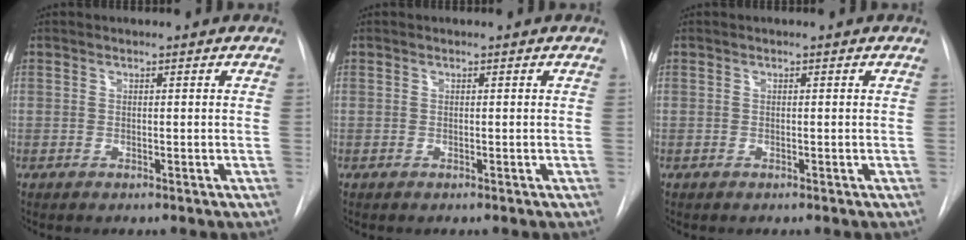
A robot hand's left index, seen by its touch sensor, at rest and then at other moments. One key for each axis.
{"total": 0.0}
{"total": 0.0}